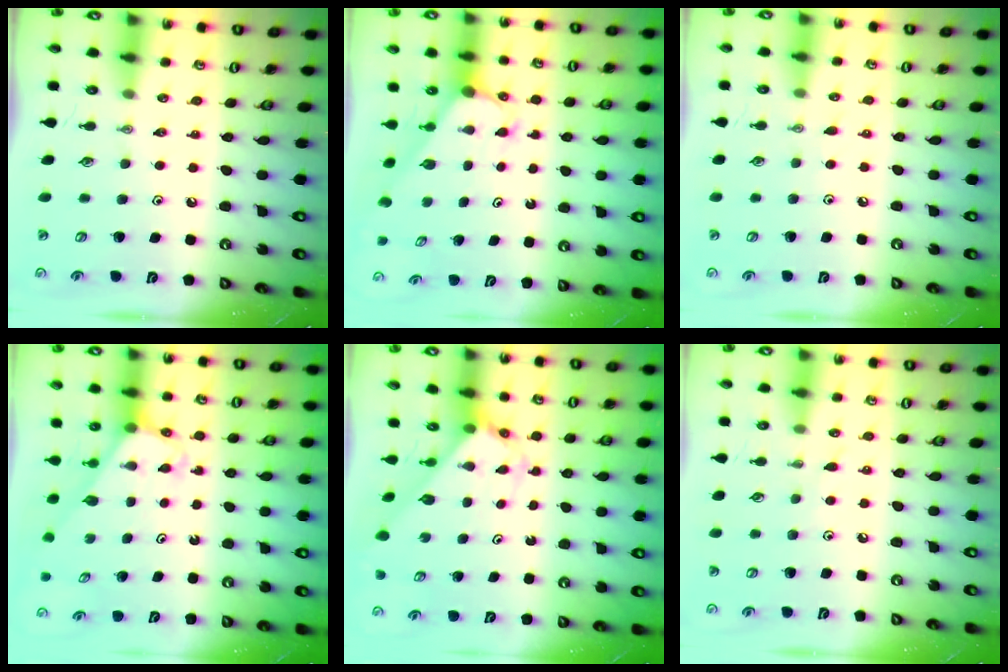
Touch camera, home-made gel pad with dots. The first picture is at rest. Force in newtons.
{"total": 2.6, "press": 2.6, "slide": 0.1}
{"total": 3.0, "press": 3.0, "slide": 0.3}
{"total": 3.1, "press": 3.1, "slide": 0.2}
{"total": 2.9, "press": 2.9, "slide": 0.1}
{"total": 3.0, "press": 3.0, "slide": 0.4}